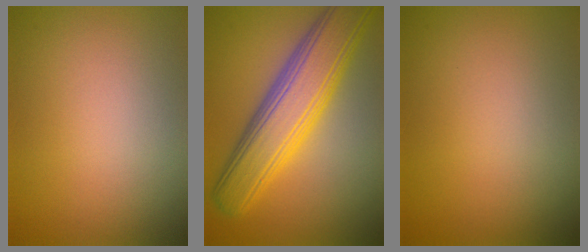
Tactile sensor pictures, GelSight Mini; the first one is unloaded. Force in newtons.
{"total": 8.2, "press": 8.2, "slide": 0.4}
{"total": 0.0}